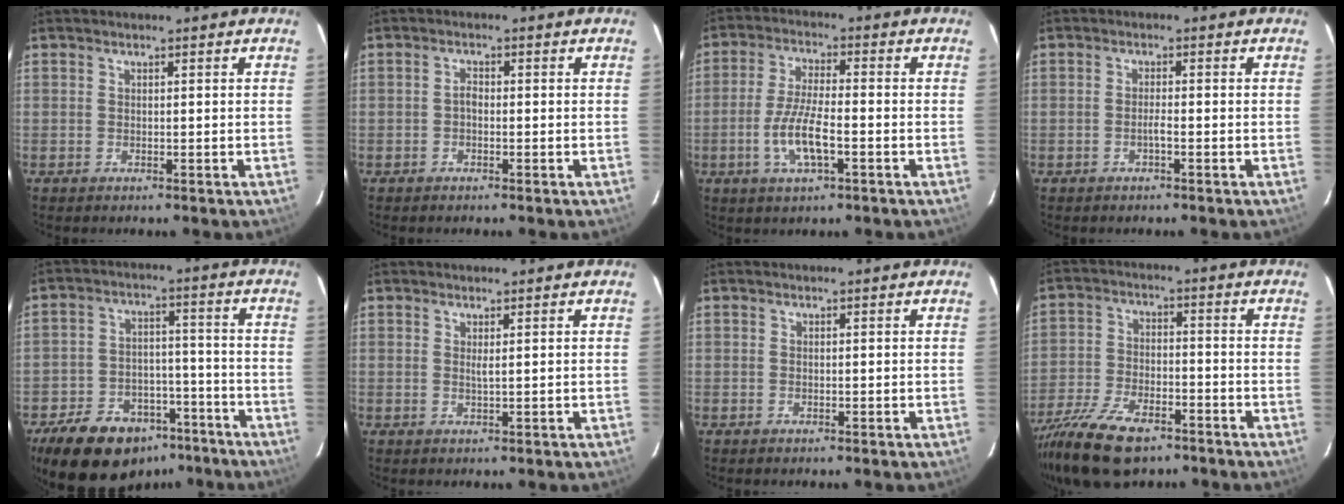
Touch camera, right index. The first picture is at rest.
{"total": 1.0, "force": [-0.5, 0.6, 0.7], "torque": [-0.013, 0.005, -0.010]}
{"total": 8.3, "force": [-2.9, 2.1, 7.5], "torque": [-0.153, -0.005, -0.057]}
{"total": 1.4, "force": [-0.7, 0.1, 1.2], "torque": [-0.024, 0.002, -0.014]}
{"total": 19.0, "force": [-13.4, 10.5, 8.5], "torque": [-0.190, 0.023, -0.185]}
{"total": 0.9, "force": [0.5, -0.2, 0.7], "torque": [-0.014, -0.002, 0.008]}
{"total": 0.0}
{"total": 17.1, "force": [-12.1, 7.4, 9.4], "torque": [-0.219, -0.035, -0.219]}